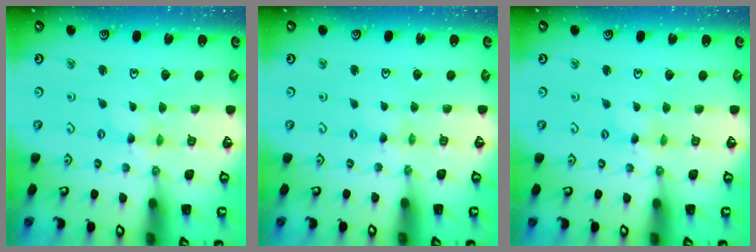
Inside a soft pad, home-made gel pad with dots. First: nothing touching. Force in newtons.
{"total": 0.0}
{"total": 0.8, "press": 0.7, "slide": 0.3}